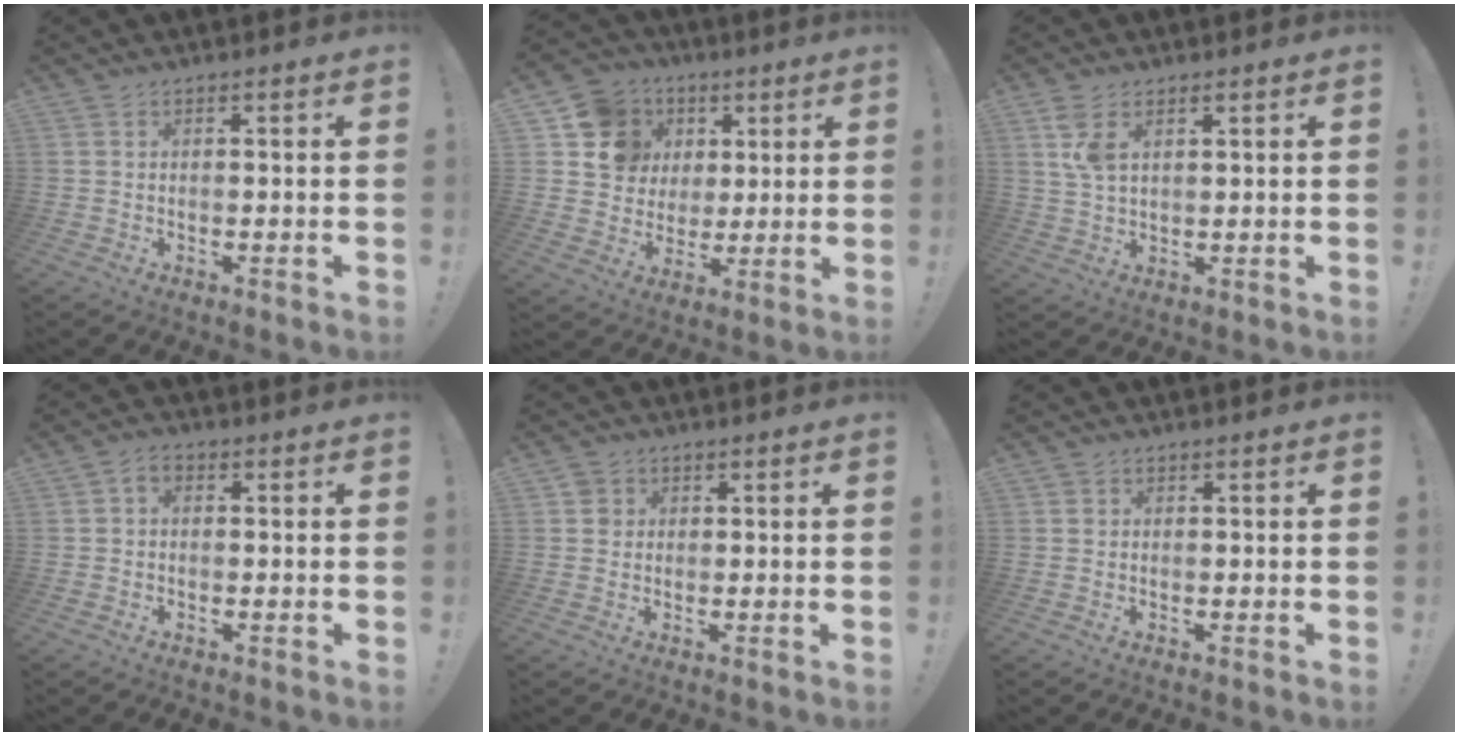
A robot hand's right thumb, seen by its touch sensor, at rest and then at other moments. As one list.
[{"total": 12.9, "force": [4.4, 11.7, 3.4], "torque": [-0.055, -0.012, 0.100]}, {"total": 5.6, "force": [2.6, 2.7, 4.1], "torque": [-0.083, -0.007, 0.046]}, {"total": 2.5, "force": [0.0, 1.7, 1.8], "torque": [-0.032, 0.006, -0.001]}, {"total": 2.8, "force": [0.8, 2.6, 0.7], "torque": [-0.010, 0.004, 0.013]}, {"total": 0.9, "force": [0.4, 0.8, 0.1], "torque": [-0.001, 0.003, 0.008]}]